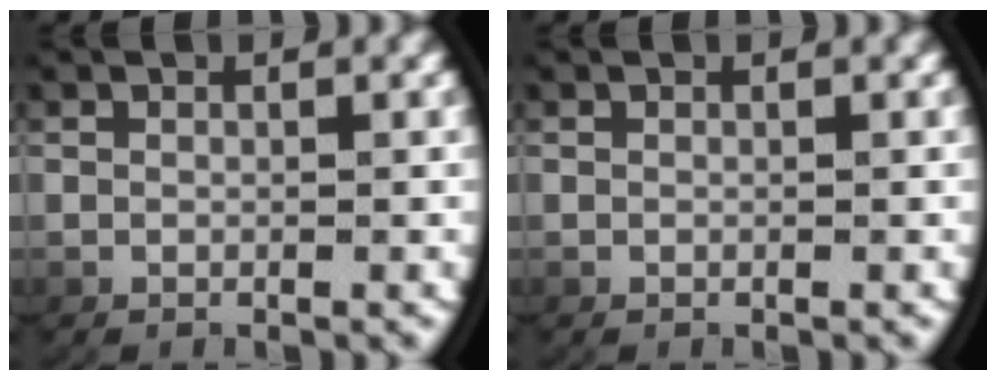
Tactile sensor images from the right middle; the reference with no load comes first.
{"total": 0.0}